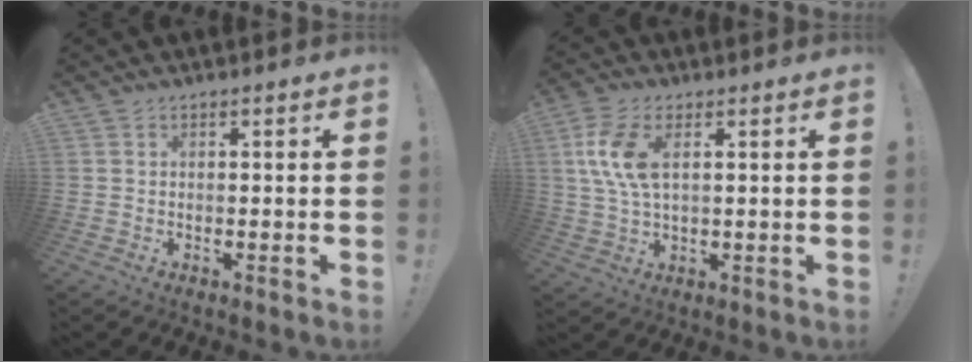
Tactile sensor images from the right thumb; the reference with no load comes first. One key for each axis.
{"total": 10.5, "fx": 2.9, "fy": 5.2, "fz": 8.7, "tx": -0.181, "ty": -0.003, "tz": 0.051}